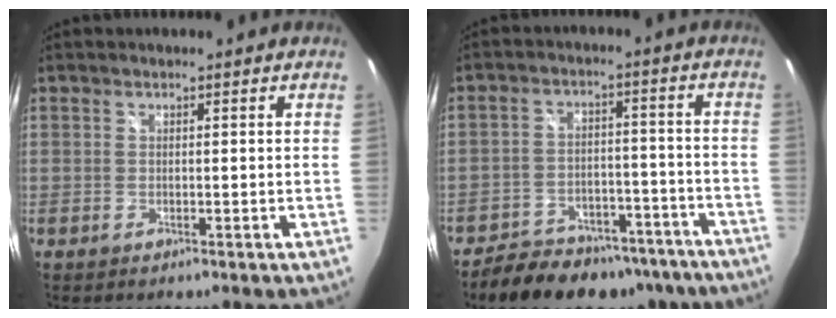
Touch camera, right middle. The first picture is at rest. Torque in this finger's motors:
{"motor_torque": [1.07, -1.07, 0.17, 0.07]}